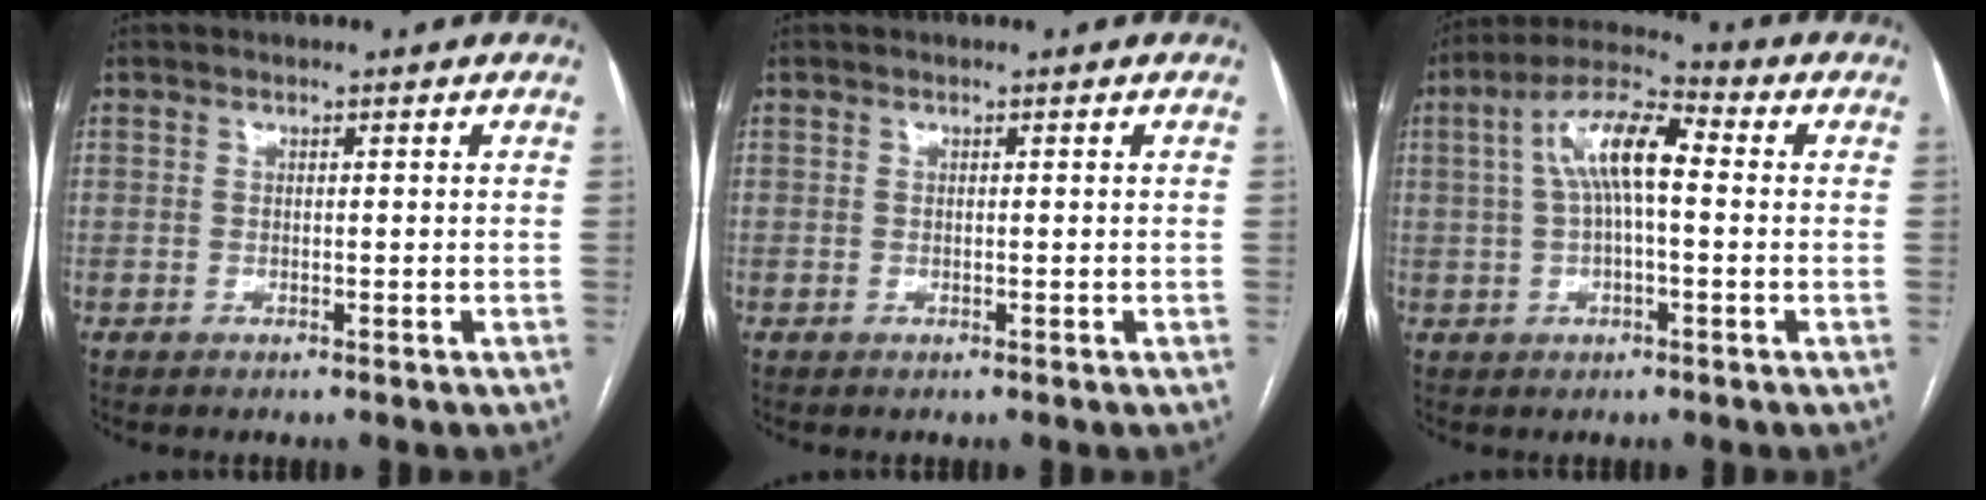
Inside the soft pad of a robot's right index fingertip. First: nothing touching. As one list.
[{"total": 0.0}, {"total": 9.5, "force": [1.2, 2.7, 9.1], "torque": [-0.176, 0.035, 0.016]}]